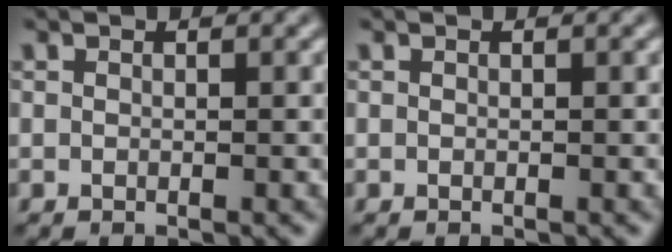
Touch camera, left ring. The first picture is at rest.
{"total": 0.0}